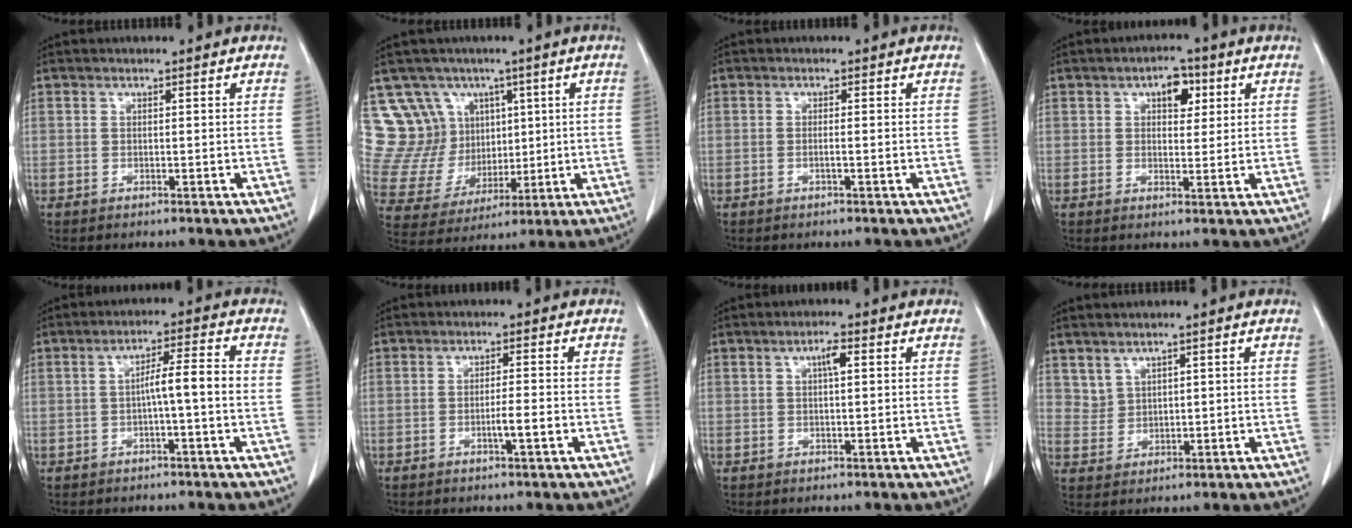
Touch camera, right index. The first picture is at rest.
{"total": 12.2, "force": [6.1, 10.2, 3.0], "torque": [-0.077, 0.049, 0.136]}
{"total": 0.6, "force": [-0.2, -0.1, 0.6], "torque": [-0.014, 0.000, -0.005]}
{"total": 4.4, "force": [1.9, 2.4, 3.1], "torque": [-0.048, 0.011, 0.028]}
{"total": 4.7, "force": [-0.7, 0.0, 4.6], "torque": [-0.078, 0.013, -0.010]}
{"total": 2.6, "force": [-1.0, -0.1, 2.4], "torque": [-0.043, -0.002, -0.018]}
{"total": 2.1, "force": [0.7, 0.4, 2.0], "torque": [-0.039, 0.003, 0.011]}
{"total": 2.9, "force": [2.1, 2.0, 0.2], "torque": [0.001, -0.001, 0.045]}